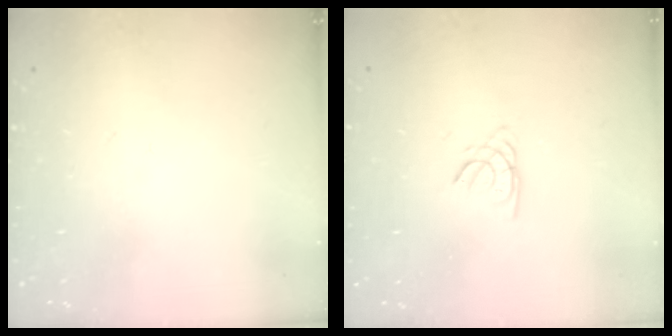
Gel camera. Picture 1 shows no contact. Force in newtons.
{"total": 1.7, "press": 1.7, "slide": 0.4}